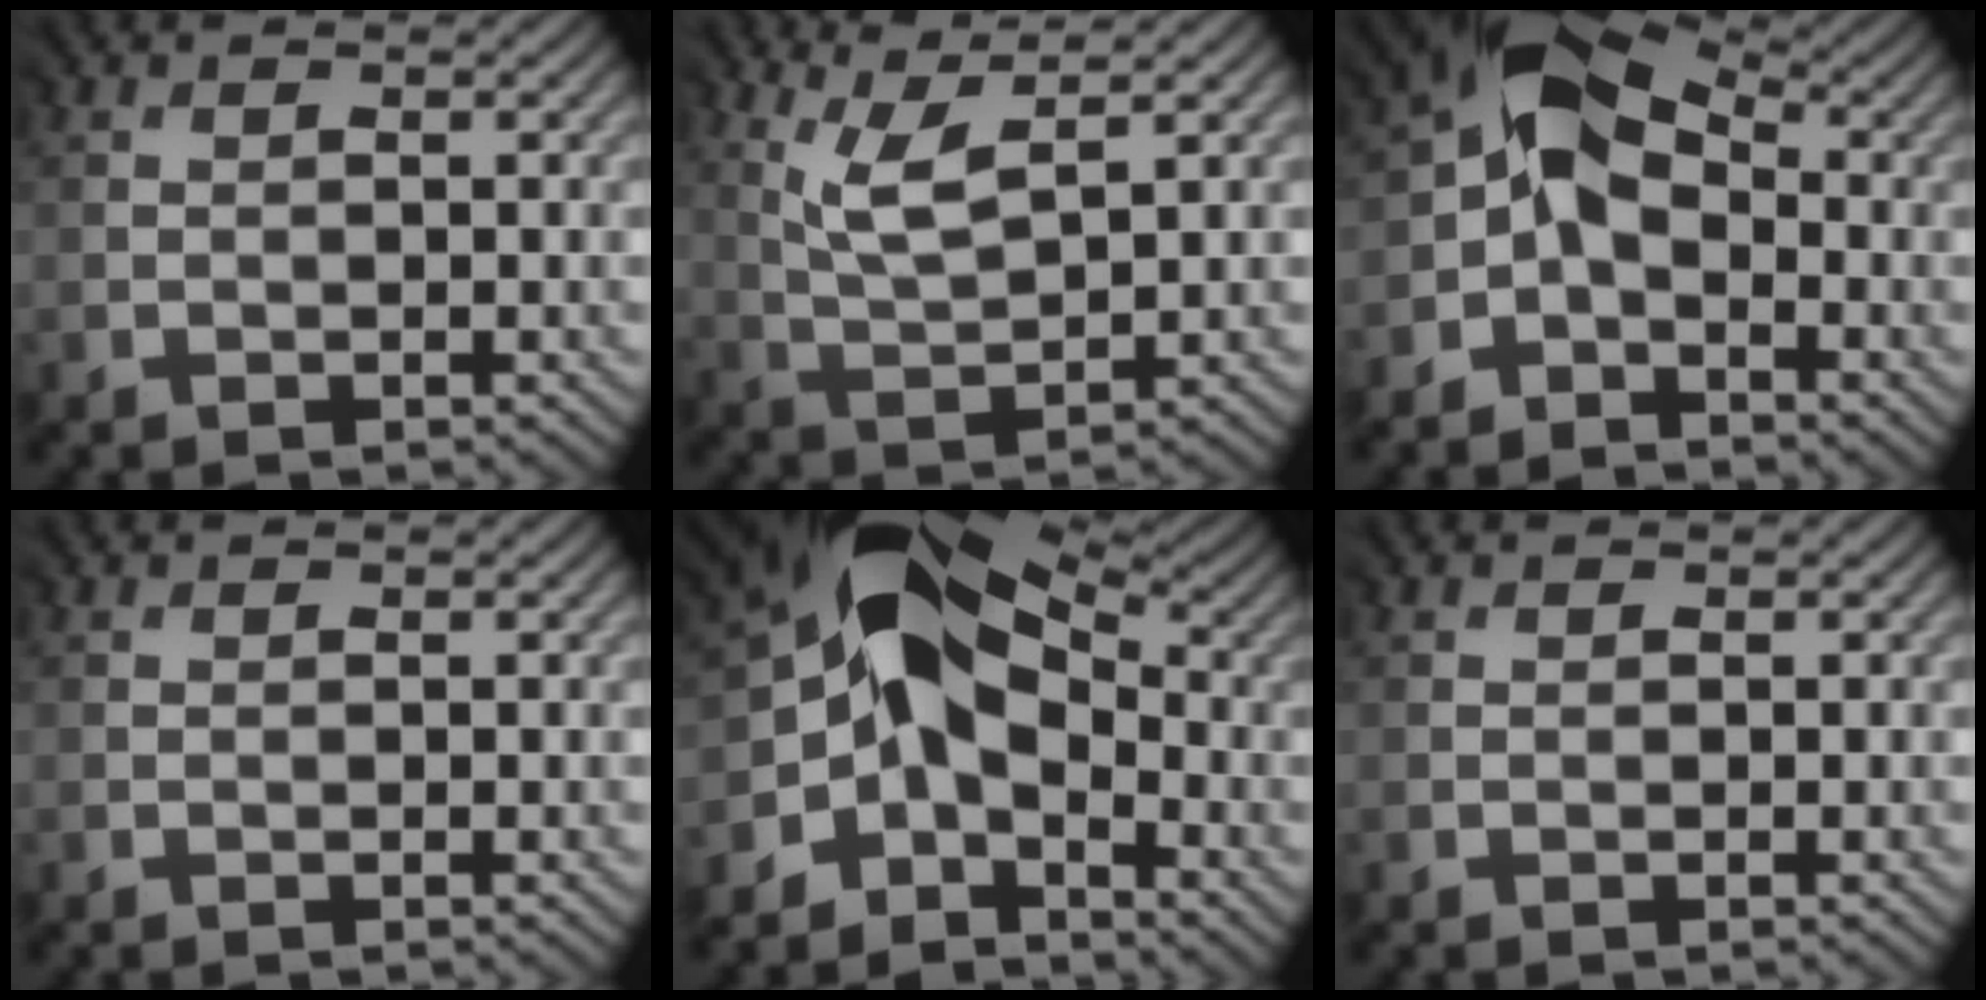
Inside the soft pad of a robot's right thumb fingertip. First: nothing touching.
{"total": 5.1, "force": [3.4, 1.4, 3.6], "torque": [-0.088, 0.002, 0.072]}
{"total": 8.7, "force": [-0.5, 5.6, 6.6], "torque": [-0.125, 0.025, -0.032]}
{"total": 0.0}
{"total": 10.2, "force": [-1.0, 6.9, 7.4], "torque": [-0.116, 0.002, -0.037]}
{"total": 0.0}